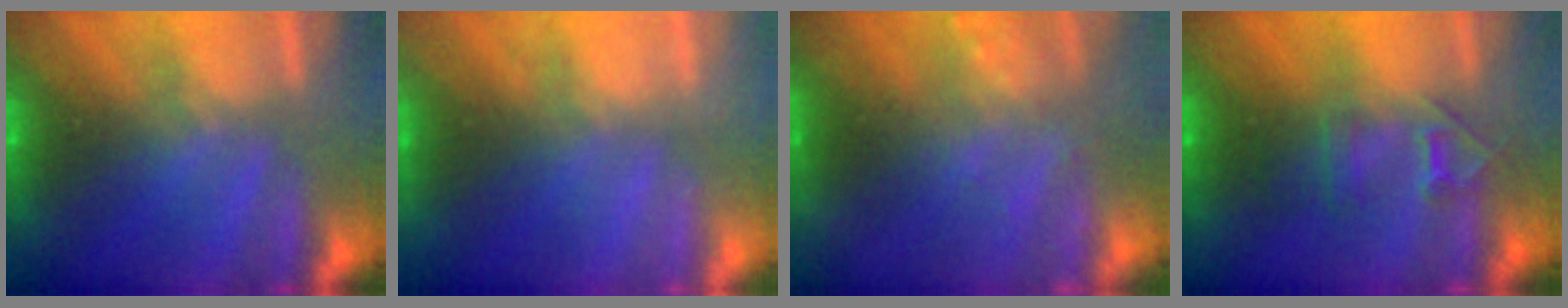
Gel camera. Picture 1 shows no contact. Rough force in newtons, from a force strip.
{"total": 2.2}
{"total": 2.3}
{"total": 2.5}